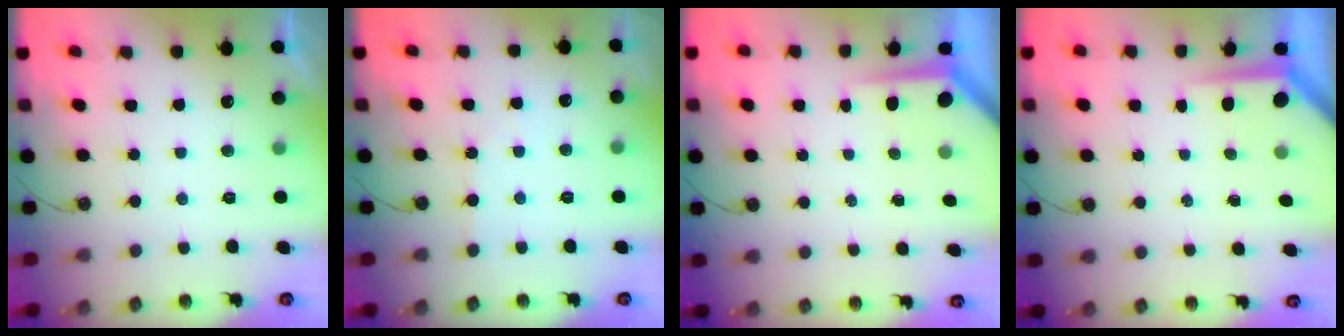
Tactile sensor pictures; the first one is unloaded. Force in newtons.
{"total": 2.6, "press": 2.6, "slide": 0.3}
{"total": 3.9, "press": 3.9, "slide": 0.2}
{"total": 3.7, "press": 3.6, "slide": 0.3}